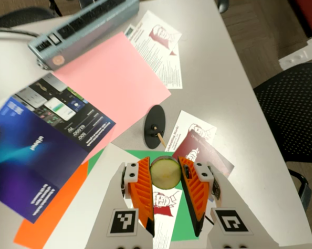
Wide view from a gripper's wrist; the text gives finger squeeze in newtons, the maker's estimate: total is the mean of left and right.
{"total": 10.9, "left": 10.9, "right": 11.0}